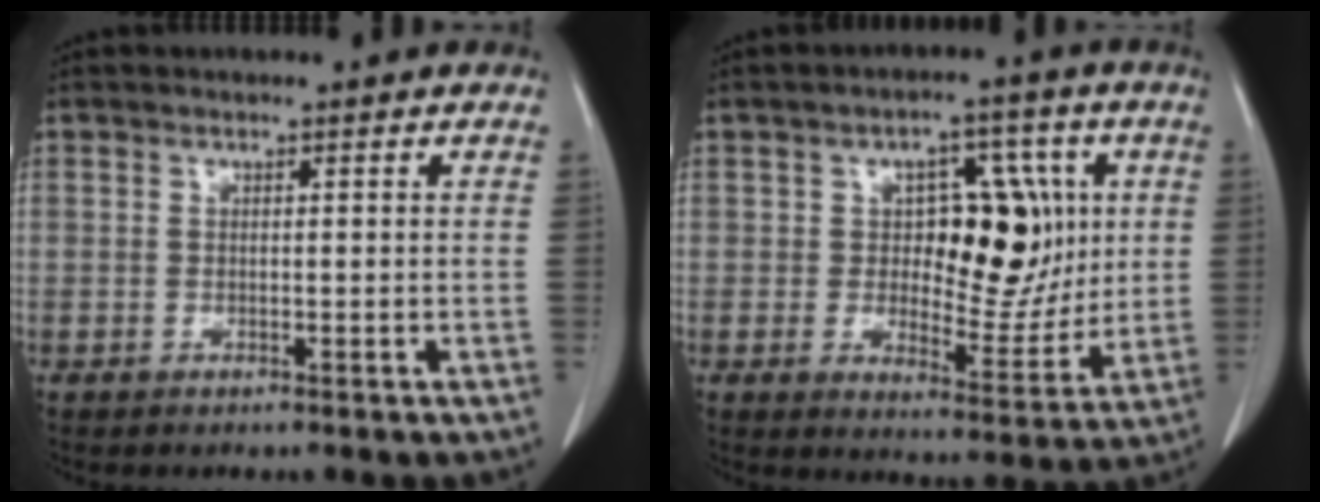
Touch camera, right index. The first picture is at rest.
{"total": 12.5, "force": [2.2, 6.5, 10.5], "torque": [-0.135, 0.020, 0.042]}